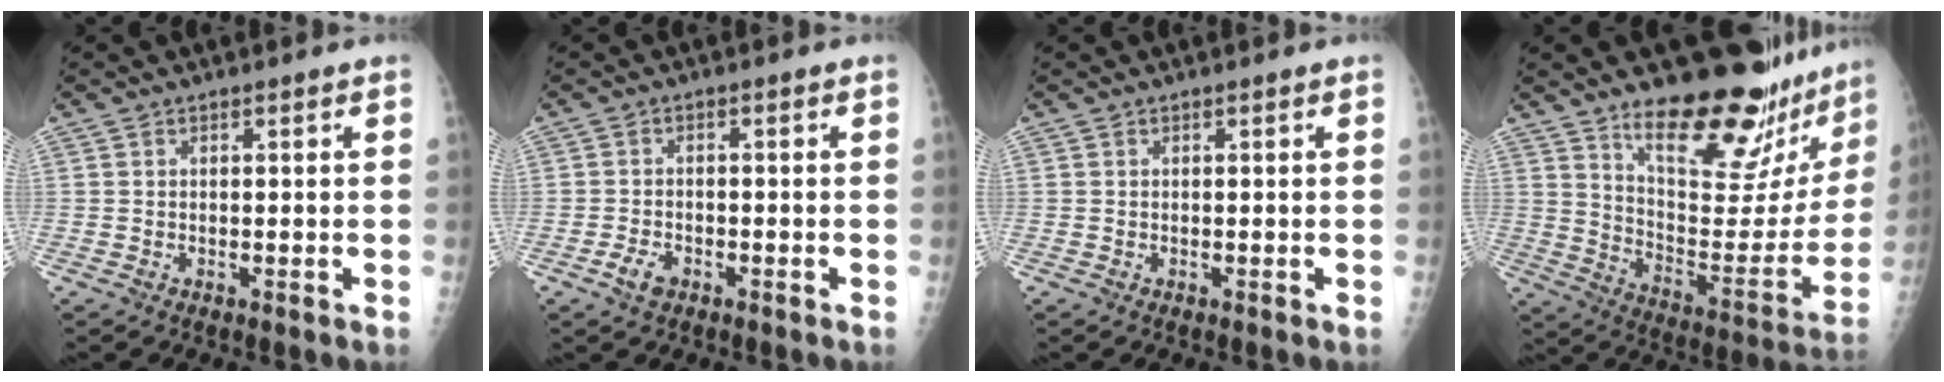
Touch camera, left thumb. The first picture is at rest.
{"total": 3.2, "force": [-1.8, 2.0, 1.7], "torque": [-0.029, 0.007, -0.033]}
{"total": 0.0}
{"total": 27.4, "force": [20.2, 9.5, 16.0], "torque": [-0.188, -0.117, 0.295]}